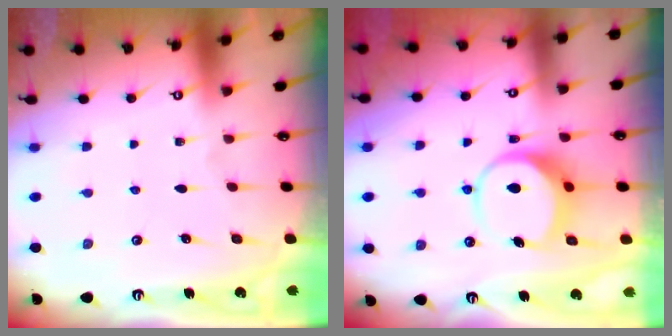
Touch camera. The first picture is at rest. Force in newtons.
{"total": 9.2, "press": 9.1, "slide": 0.9}